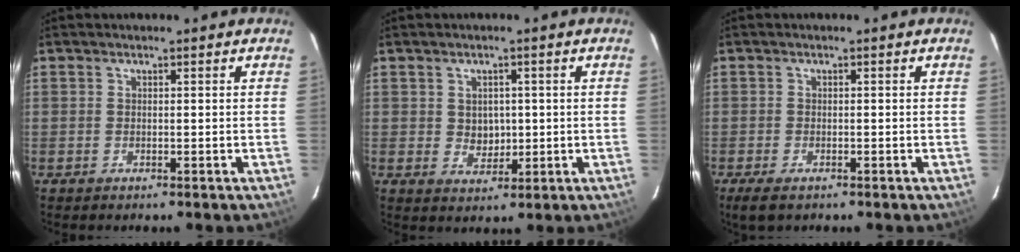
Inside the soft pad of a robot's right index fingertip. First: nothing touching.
{"total": 4.0, "force": [0.3, 3.5, 2.0], "torque": [-0.030, 0.002, 0.012]}
{"total": 3.7, "force": [-2.5, 1.4, 2.3], "torque": [-0.054, -0.013, -0.045]}